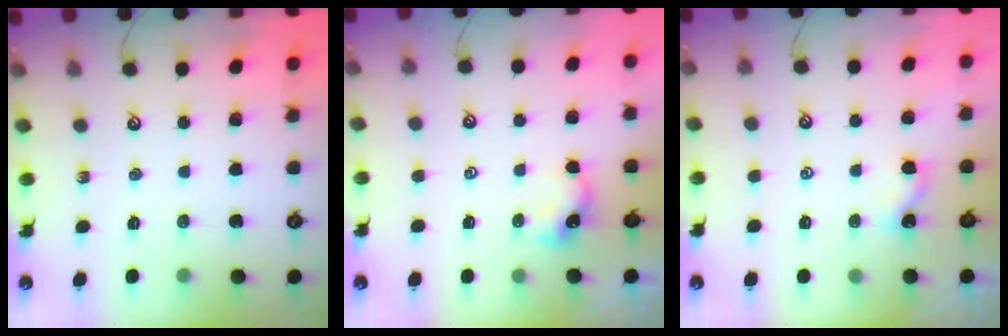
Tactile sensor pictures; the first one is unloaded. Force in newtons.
{"total": 0.0}
{"total": 2.0, "press": 2.0, "slide": 0.2}